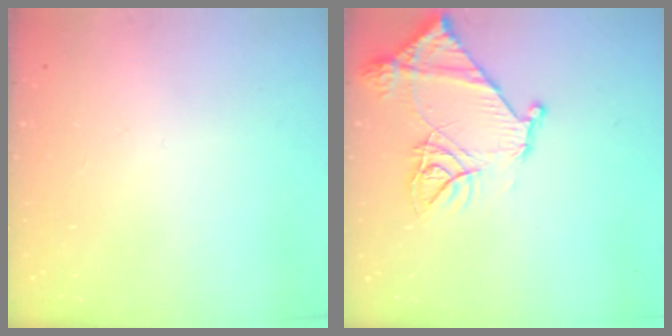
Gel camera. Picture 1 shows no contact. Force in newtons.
{"total": 14.8, "press": 14.7, "slide": 1.6}